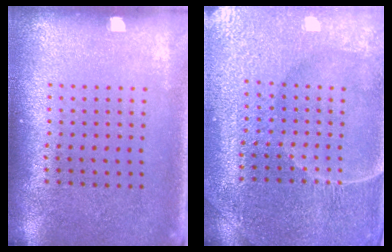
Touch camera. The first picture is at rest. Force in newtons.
{"total": 4.3, "press": 4.1, "slide": 1.3}